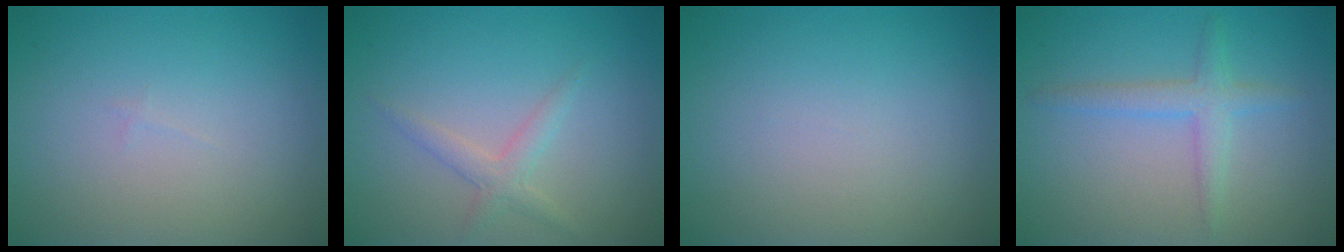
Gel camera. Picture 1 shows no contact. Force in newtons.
{"total": 1.7, "press": 1.7, "slide": 0.1}
{"total": 0.0}
{"total": 2.3, "press": 2.3, "slide": 0.1}